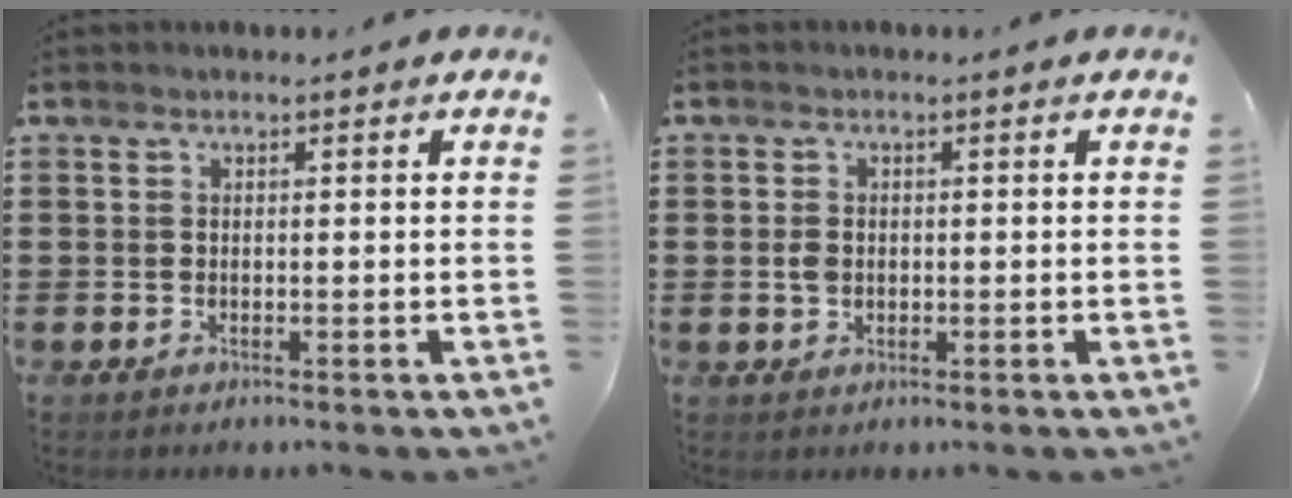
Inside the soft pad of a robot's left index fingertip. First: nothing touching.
{"total": 1.9, "force": [0.0, 1.4, 1.3], "torque": [-0.028, 0.007, 0.000]}